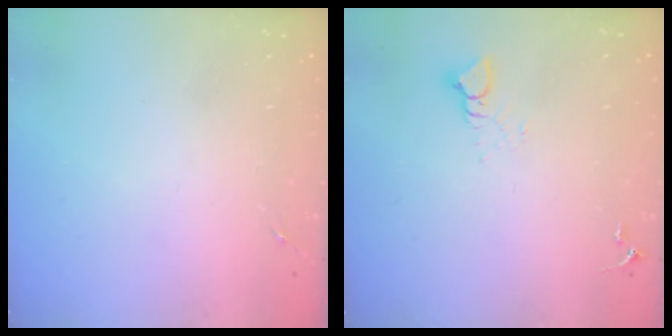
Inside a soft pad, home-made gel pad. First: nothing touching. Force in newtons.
{"total": 3.7, "press": 3.7, "slide": 0.1}